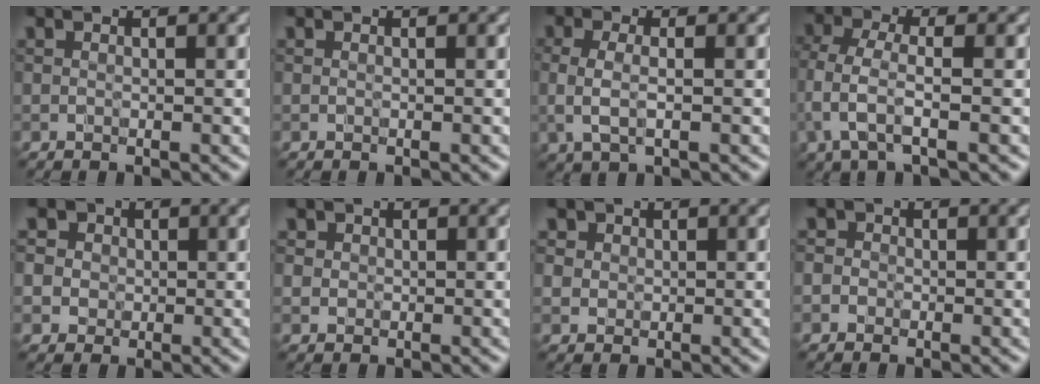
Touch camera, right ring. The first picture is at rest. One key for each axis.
{"total": 0.0}
{"total": 1.9, "fx": -0.2, "fy": 0.6, "fz": 1.7, "tx": -0.037, "ty": -0.010, "tz": -0.004}
{"total": 2.9, "fx": -1.1, "fy": 0.9, "fz": 2.5, "tx": -0.060, "ty": -0.001, "tz": -0.027}
{"total": 5.3, "fx": 2.1, "fy": 4.5, "fz": 1.9, "tx": -0.012, "ty": 0.024, "tz": 0.007}
{"total": 1.4, "fx": 0.4, "fy": 1.3, "fz": 0.3, "tx": 0.004, "ty": 0.005, "tz": 0.005}
{"total": 2.2, "fx": 1.0, "fy": 1.9, "fz": 0.6, "tx": -0.009, "ty": 0.005, "tz": 0.018}
{"total": 1.9, "fx": 0.1, "fy": 1.8, "fz": 0.3, "tx": 0.027, "ty": 0.009, "tz": -0.026}